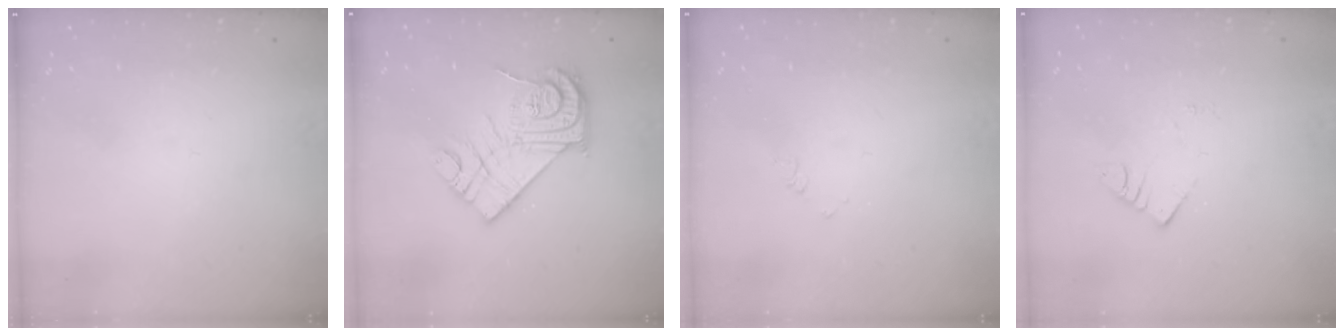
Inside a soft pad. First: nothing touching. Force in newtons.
{"total": 15.1, "press": 15.0, "slide": 1.2}
{"total": 1.7, "press": 1.6, "slide": 0.3}
{"total": 3.3, "press": 3.2, "slide": 0.4}